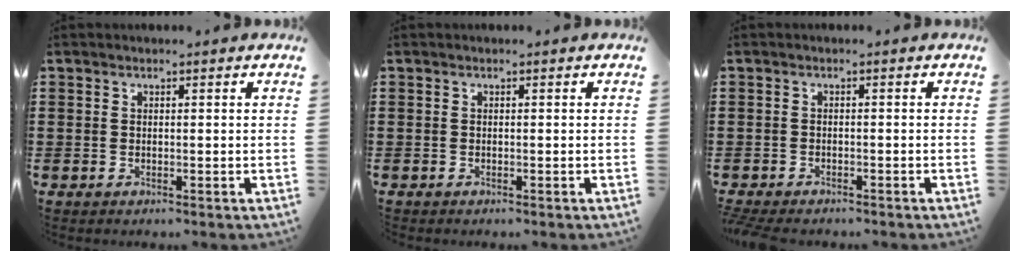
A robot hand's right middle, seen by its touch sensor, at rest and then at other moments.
{"total": 0.0}
{"total": 1.3, "force": [-1.3, 0.1, 0.2], "torque": [-0.015, -0.004, -0.029]}